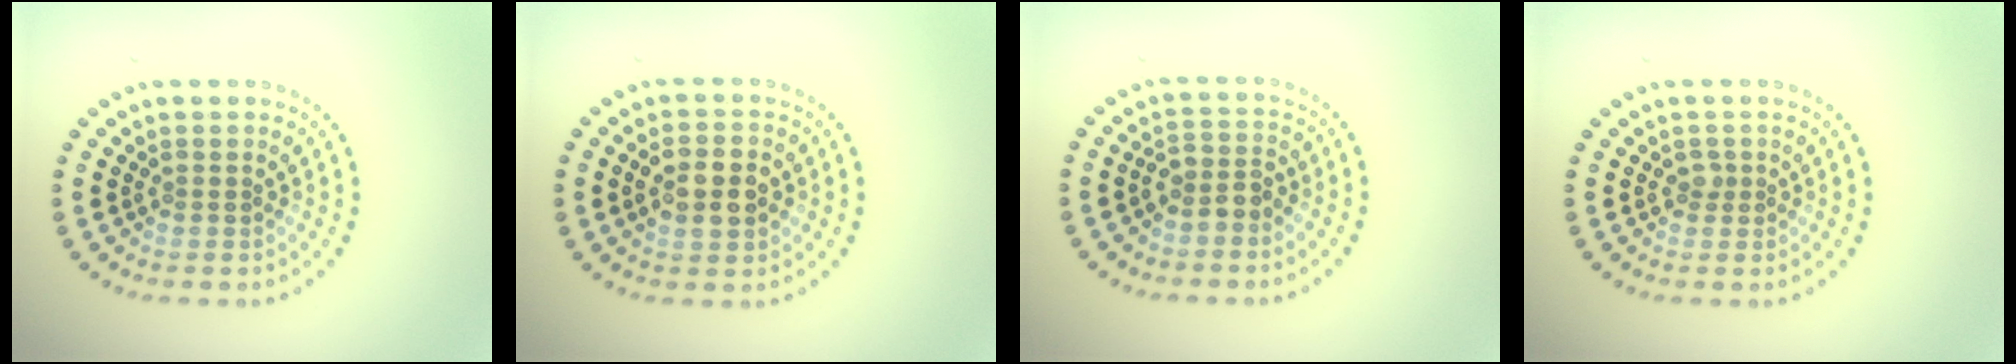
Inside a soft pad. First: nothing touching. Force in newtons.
{"total": 3.8, "press": 3.8, "slide": 0.1}
{"total": 2.0, "press": 1.7, "slide": 1.1}
{"total": 0.8, "press": 0.6, "slide": 0.6}